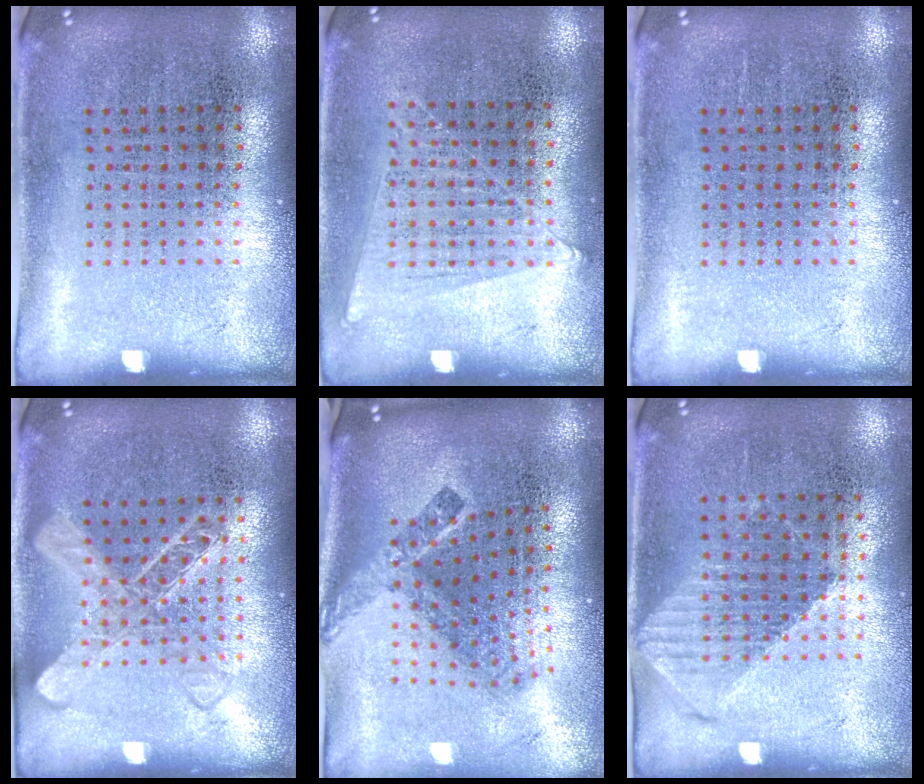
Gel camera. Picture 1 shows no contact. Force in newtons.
{"total": 1.1, "press": 1.0, "slide": 0.4}
{"total": 0.0}
{"total": 1.5, "press": 1.5, "slide": 0.3}
{"total": 2.4, "press": 1.6, "slide": 1.9}
{"total": 1.2, "press": 1.1, "slide": 0.5}